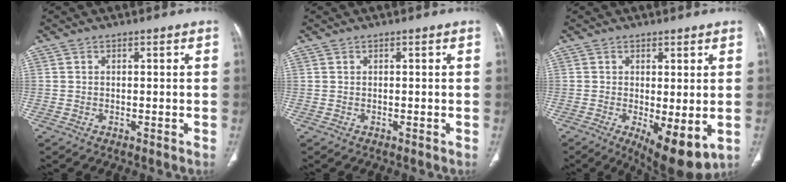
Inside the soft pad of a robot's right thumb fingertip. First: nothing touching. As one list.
[{"total": 0.0}, {"total": 9.5, "force": [-2.0, 3.6, 8.6], "torque": [-0.127, -0.024, -0.021]}]